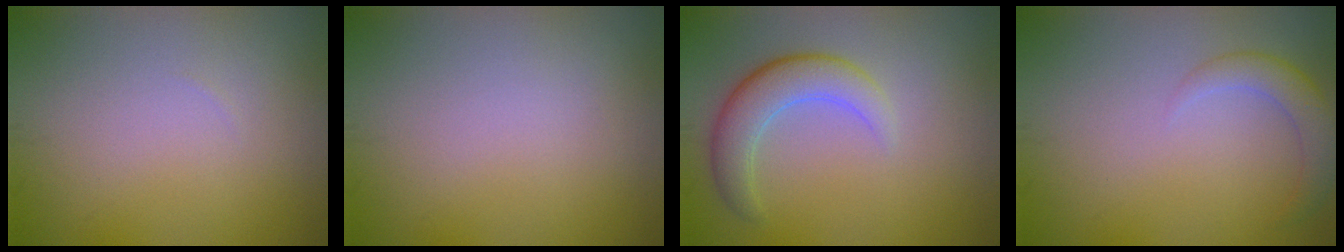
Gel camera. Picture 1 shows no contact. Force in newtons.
{"total": 0.0}
{"total": 3.8, "press": 3.8, "slide": 0.4}
{"total": 2.2, "press": 2.2, "slide": 0.1}